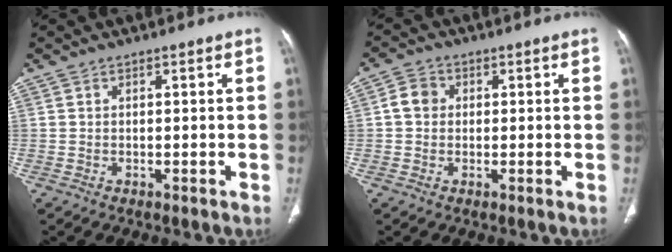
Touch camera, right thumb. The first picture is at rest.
{"total": 3.6, "force": [0.3, 3.2, 1.8], "torque": [-0.025, 0.010, -0.001]}